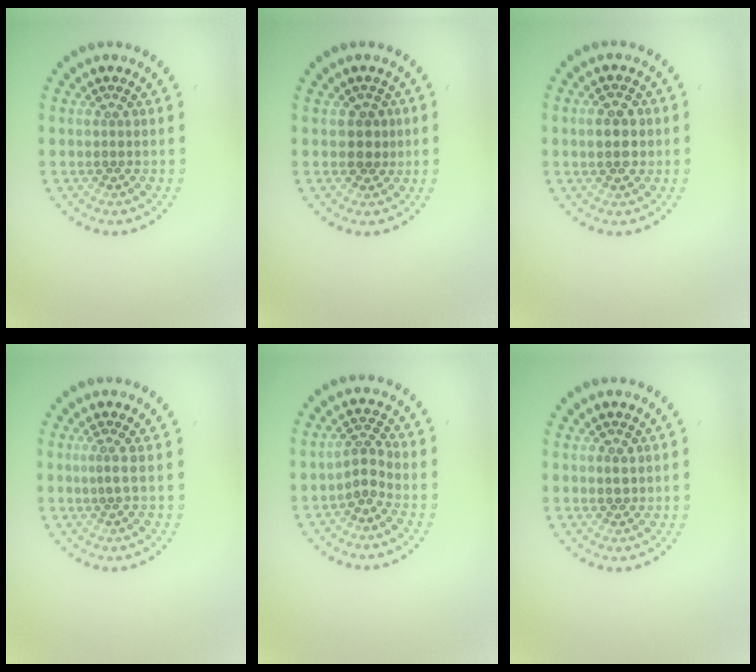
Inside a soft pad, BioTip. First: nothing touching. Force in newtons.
{"total": 1.7, "press": 1.5, "slide": 0.8}
{"total": 2.7, "press": 2.7, "slide": 0.2}
{"total": 1.1, "press": 0.3, "slide": 1.0}
{"total": 2.0, "press": 1.6, "slide": 1.3}
{"total": 1.2, "press": 1.0, "slide": 0.6}